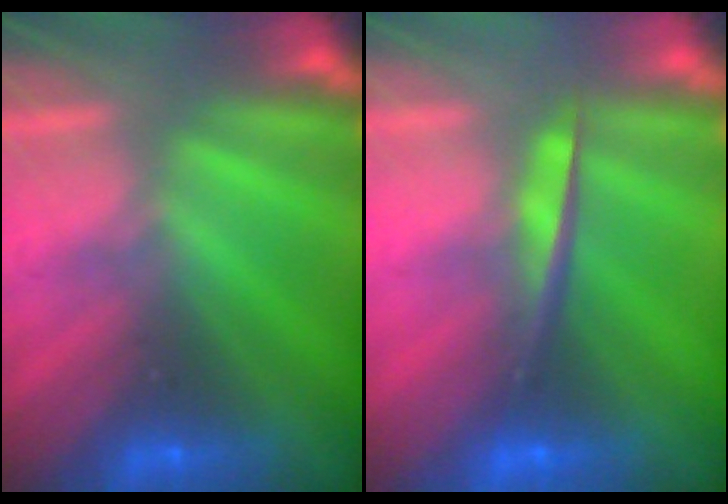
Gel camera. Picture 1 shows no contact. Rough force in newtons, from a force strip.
{"total": 4.6}